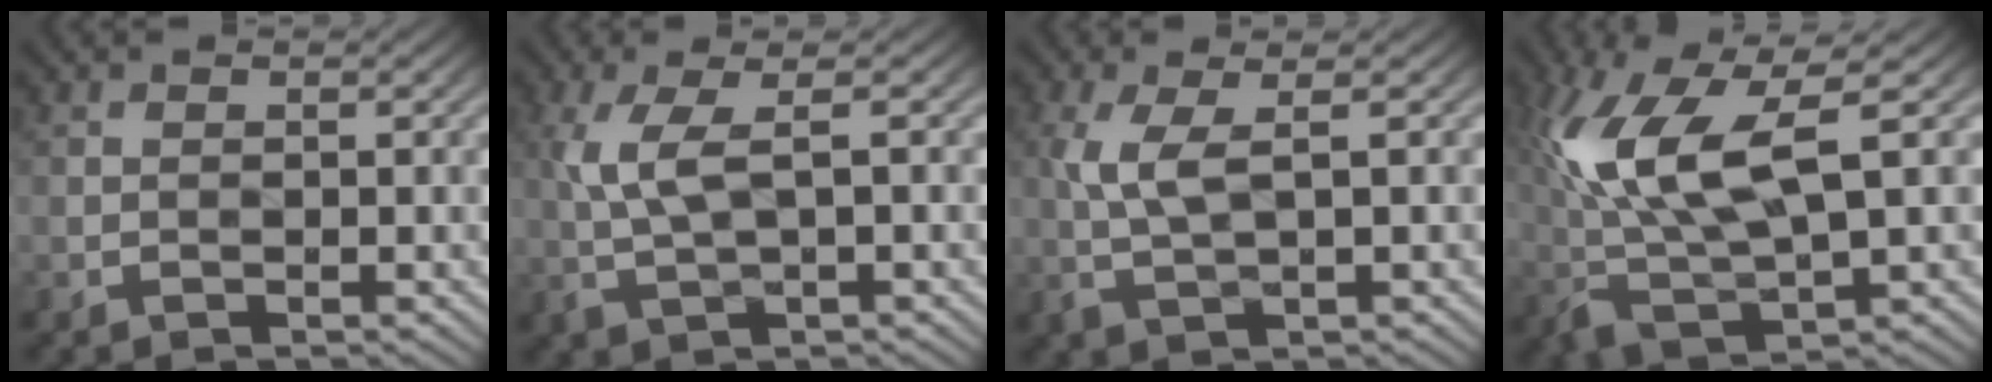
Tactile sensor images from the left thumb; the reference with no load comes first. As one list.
[{"total": 5.3, "force": [0.8, 1.8, 4.9], "torque": [-0.125, 0.004, 0.014]}, {"total": 4.6, "force": [0.8, 1.5, 4.3], "torque": [-0.109, 0.003, 0.016]}, {"total": 12.5, "force": [2.3, 4.6, 11.4], "torque": [-0.260, 0.002, 0.045]}]